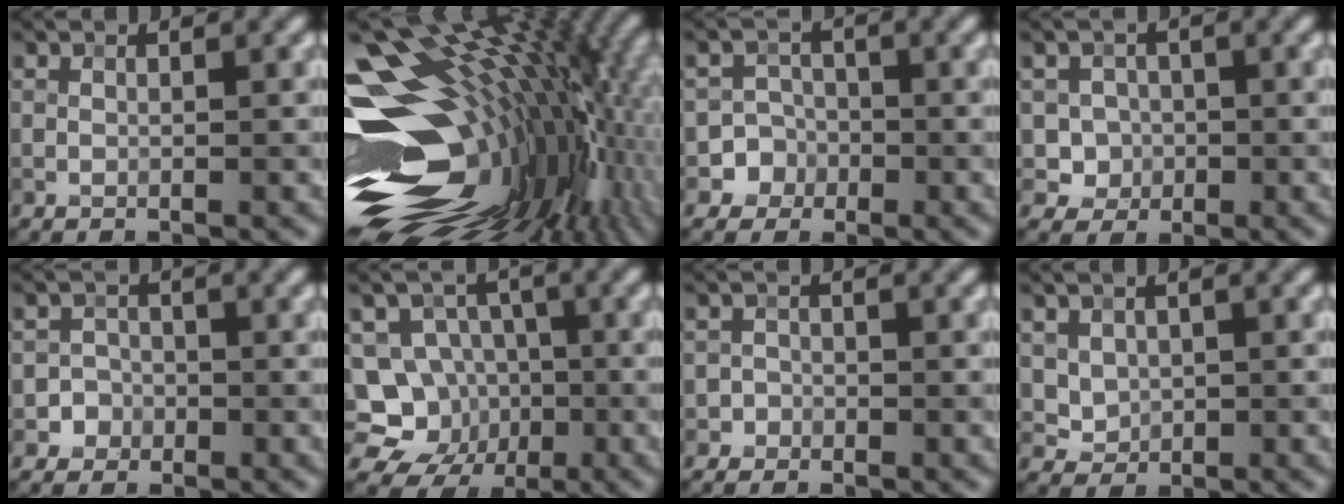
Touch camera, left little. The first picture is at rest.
{"total": 20.0, "force": [0.7, 12.2, 15.9], "torque": [-0.272, -0.003, 0.006]}
{"total": 3.8, "force": [-1.8, 3.3, 0.0], "torque": [0.039, 0.004, -0.047]}
{"total": 3.4, "force": [0.4, 3.2, 1.0], "torque": [-0.012, -0.002, 0.005]}
{"total": 2.1, "force": [-1.0, 1.8, -0.1], "torque": [0.029, 0.006, -0.027]}
{"total": 9.9, "force": [-3.0, 8.8, 3.3], "torque": [-0.051, 0.012, -0.074]}
{"total": 1.1, "force": [-0.7, 0.8, -0.3], "torque": [0.023, 0.002, -0.013]}
{"total": 2.2, "force": [0.7, 1.9, 1.0], "torque": [-0.027, -0.011, 0.030]}